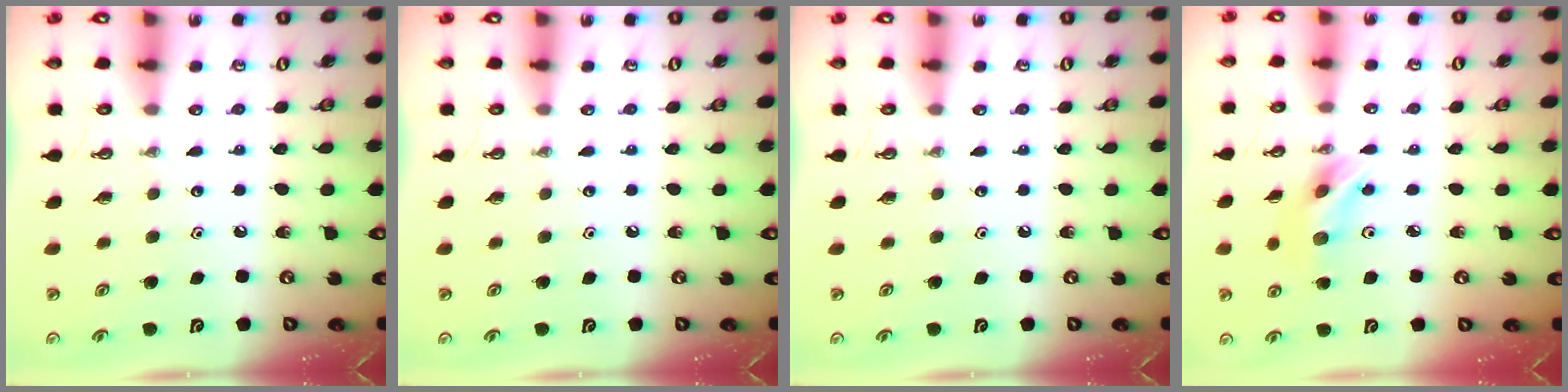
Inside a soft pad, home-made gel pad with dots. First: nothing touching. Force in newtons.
{"total": 0.0}
{"total": 0.0}
{"total": 10.0, "press": 9.3, "slide": 3.9}